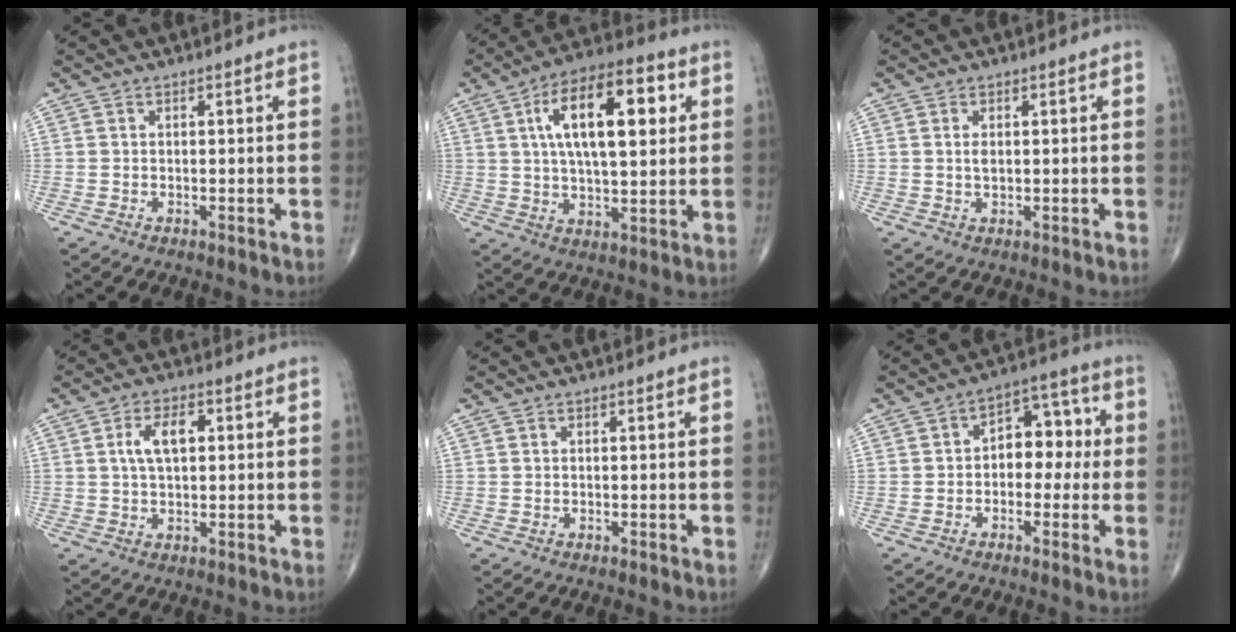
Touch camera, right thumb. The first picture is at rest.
{"total": 18.0, "force": [5.0, 7.6, 15.5], "torque": [-0.239, 0.007, 0.077]}
{"total": 1.7, "force": [0.4, 0.9, 1.4], "torque": [-0.026, -0.003, 0.009]}
{"total": 6.2, "force": [1.3, 3.2, 5.1], "torque": [-0.096, 0.009, 0.021]}
{"total": 0.0}
{"total": 9.0, "force": [-0.1, 6.1, 6.7], "torque": [-0.051, 0.034, -0.013]}